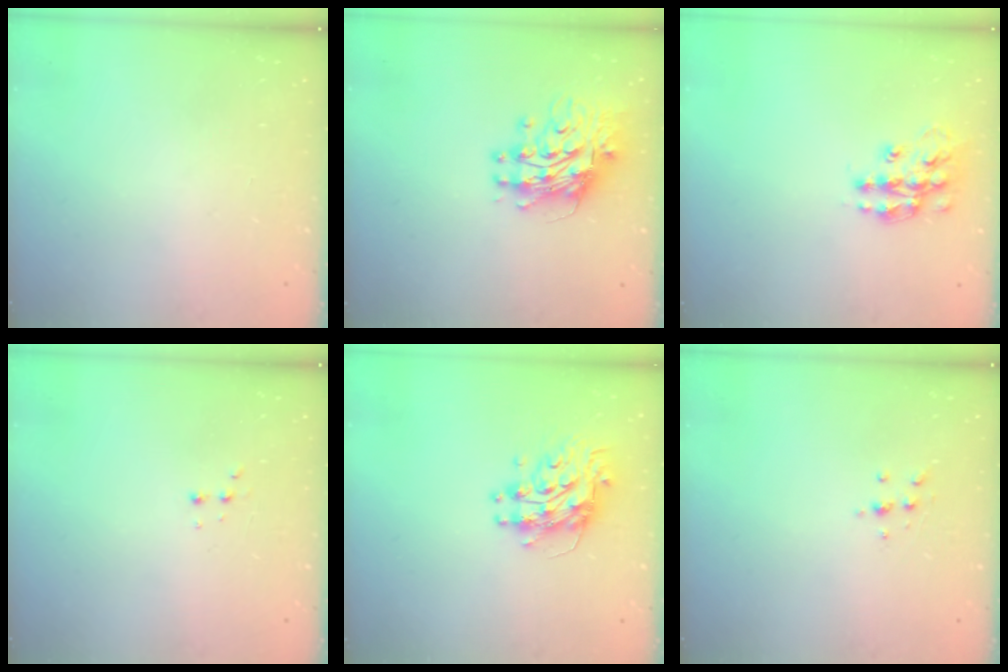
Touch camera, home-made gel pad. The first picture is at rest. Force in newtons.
{"total": 12.0, "press": 11.9, "slide": 1.1}
{"total": 13.3, "press": 13.3, "slide": 0.9}
{"total": 2.9, "press": 2.7, "slide": 1.0}
{"total": 10.4, "press": 10.4, "slide": 1.0}
{"total": 4.4, "press": 4.4, "slide": 0.7}